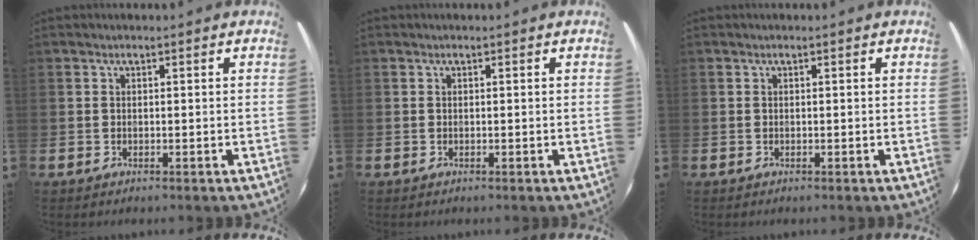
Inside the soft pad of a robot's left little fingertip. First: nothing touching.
{"total": 0.0}
{"total": 0.0}